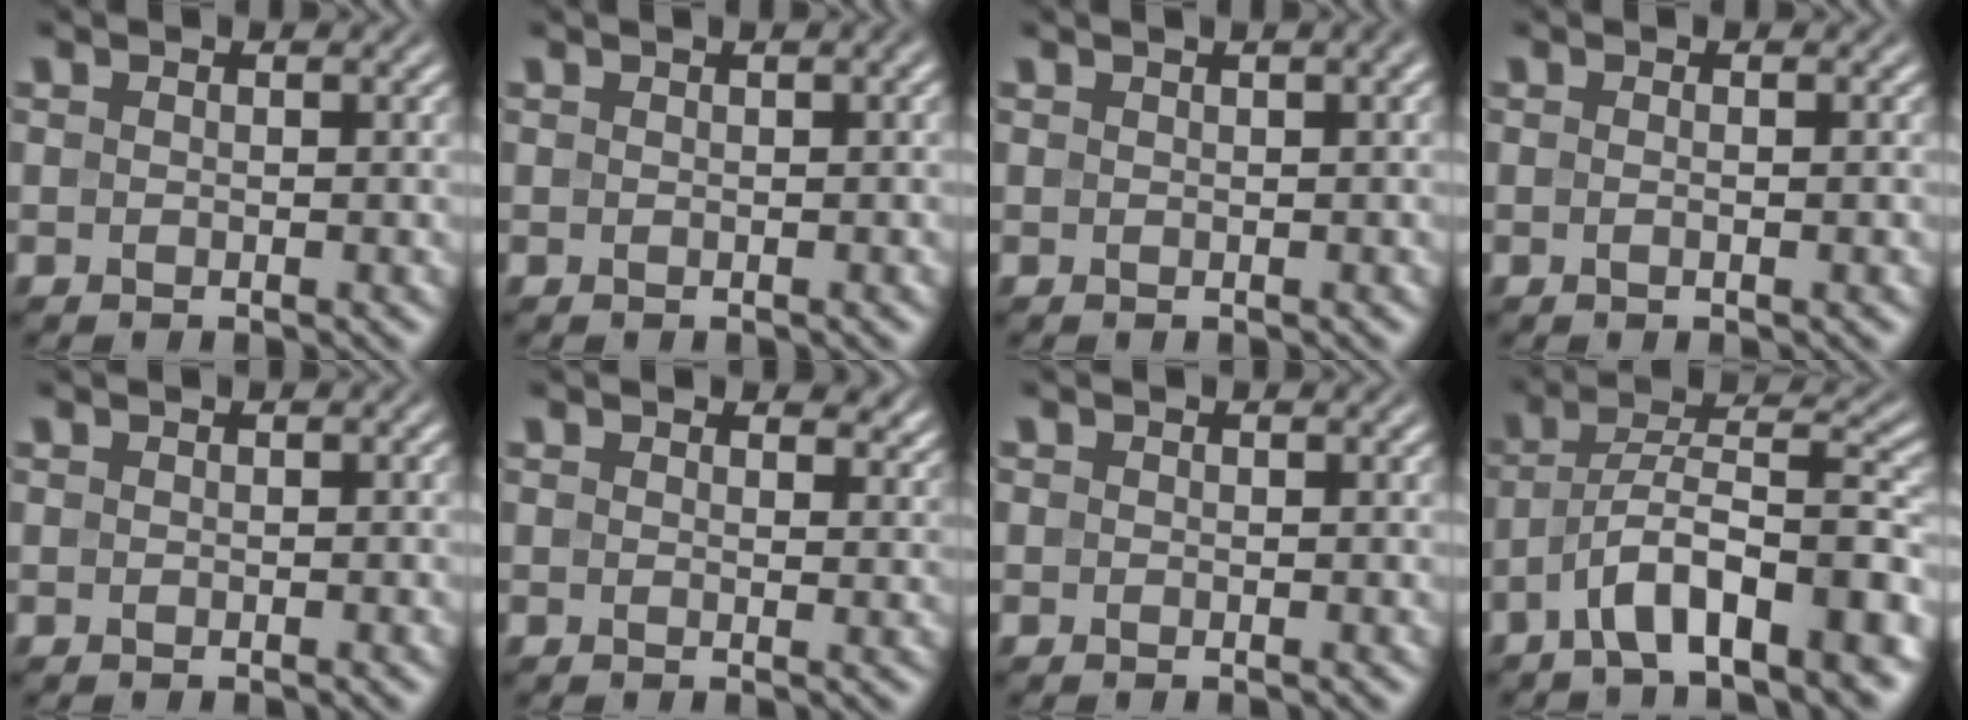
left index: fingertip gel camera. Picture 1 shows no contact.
{"total": 2.1, "force": [1.1, 0.7, 1.7], "torque": [-0.016, 0.008, 0.010]}
{"total": 3.8, "force": [1.9, 1.6, 2.9], "torque": [-0.016, 0.020, 0.006]}
{"total": 1.4, "force": [-0.1, 0.6, 1.3], "torque": [-0.007, -0.010, -0.013]}
{"total": 0.0}
{"total": 2.3, "force": [1.9, 0.9, 0.8], "torque": [-0.015, -0.004, 0.028]}
{"total": 0.0}
{"total": 9.4, "force": [-5.2, 2.6, 7.4], "torque": [-0.120, 0.015, -0.090]}